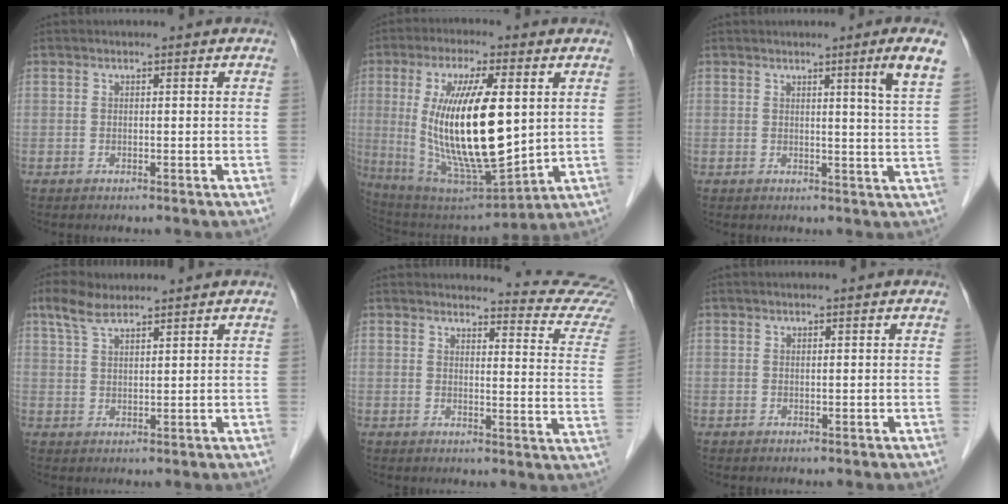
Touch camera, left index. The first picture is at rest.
{"total": 18.9, "force": [2.0, 4.5, 18.2], "torque": [-0.346, -0.011, 0.047]}
{"total": 4.9, "force": [2.6, -1.5, 3.9], "torque": [-0.053, -0.020, 0.036]}
{"total": 4.4, "force": [3.5, 1.3, 2.3], "torque": [-0.059, 0.018, 0.073]}
{"total": 15.0, "force": [14.9, -0.2, 1.6], "torque": [0.007, -0.125, 0.134]}
{"total": 0.0}